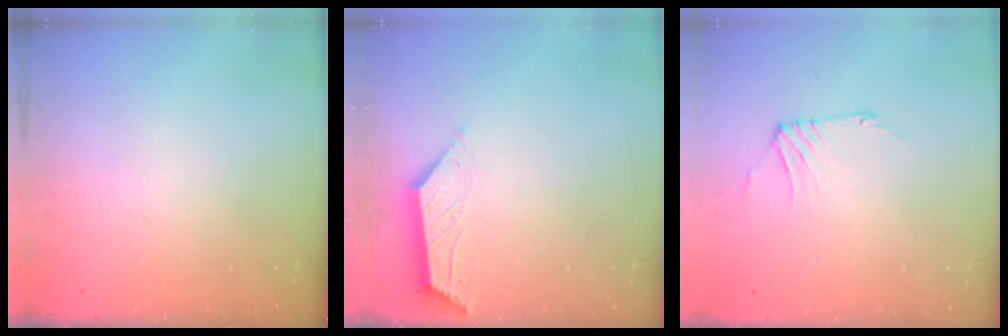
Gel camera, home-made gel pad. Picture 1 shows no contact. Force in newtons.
{"total": 2.8, "press": 2.8, "slide": 0.5}
{"total": 1.0, "press": 0.8, "slide": 0.5}